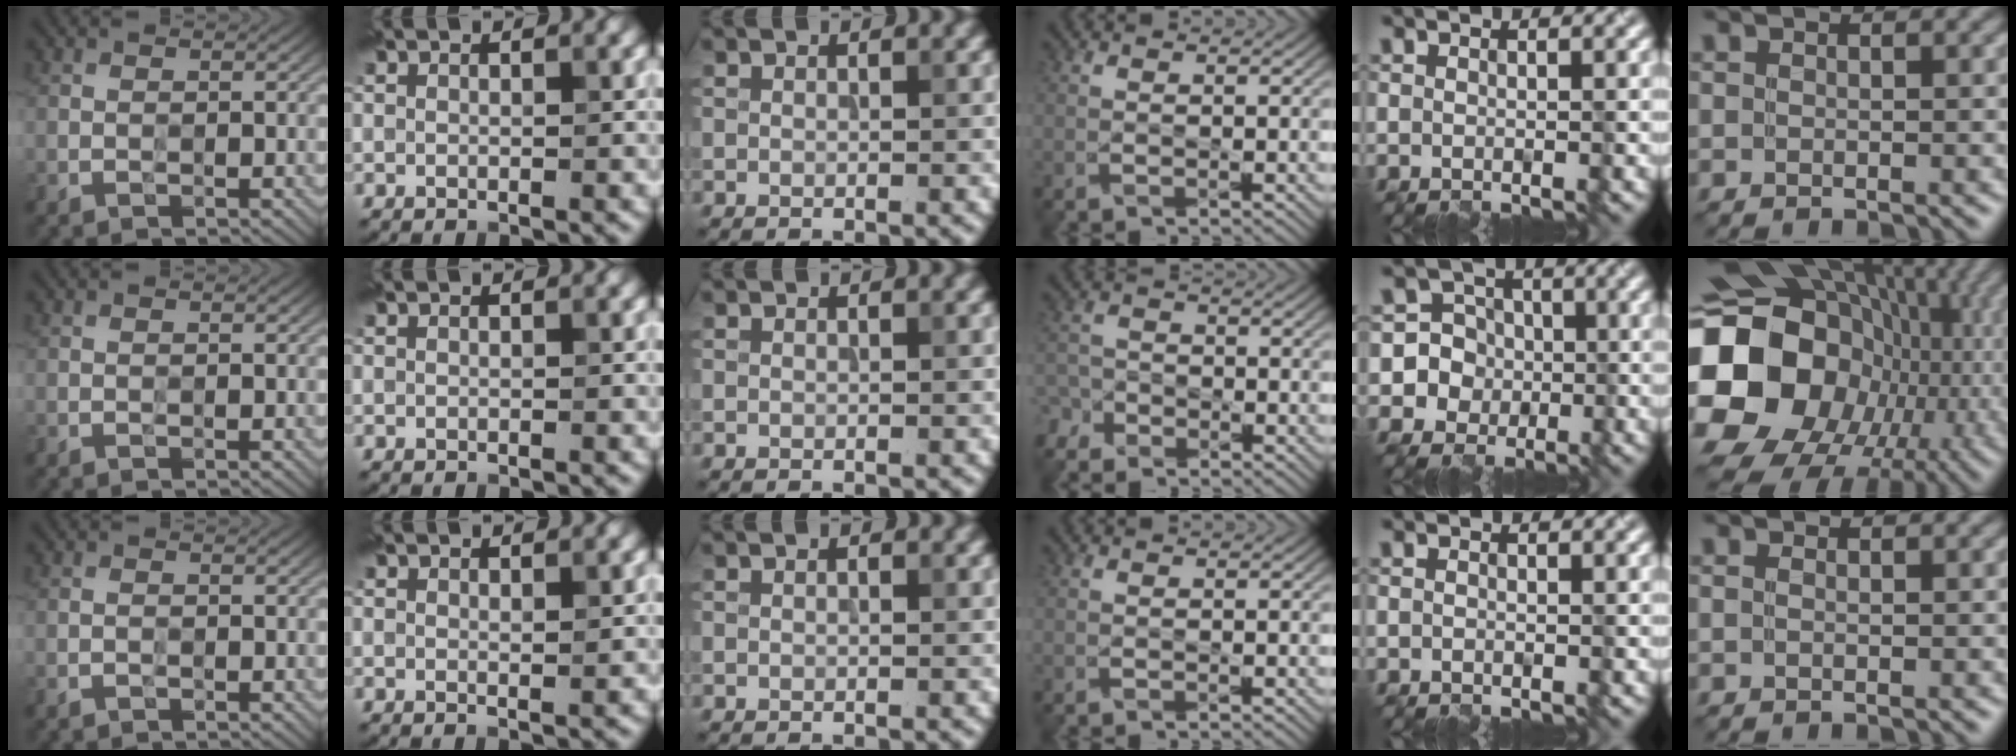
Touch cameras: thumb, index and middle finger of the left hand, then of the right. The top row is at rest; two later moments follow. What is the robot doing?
{"motion": "wipe", "object": "plastic plate"}